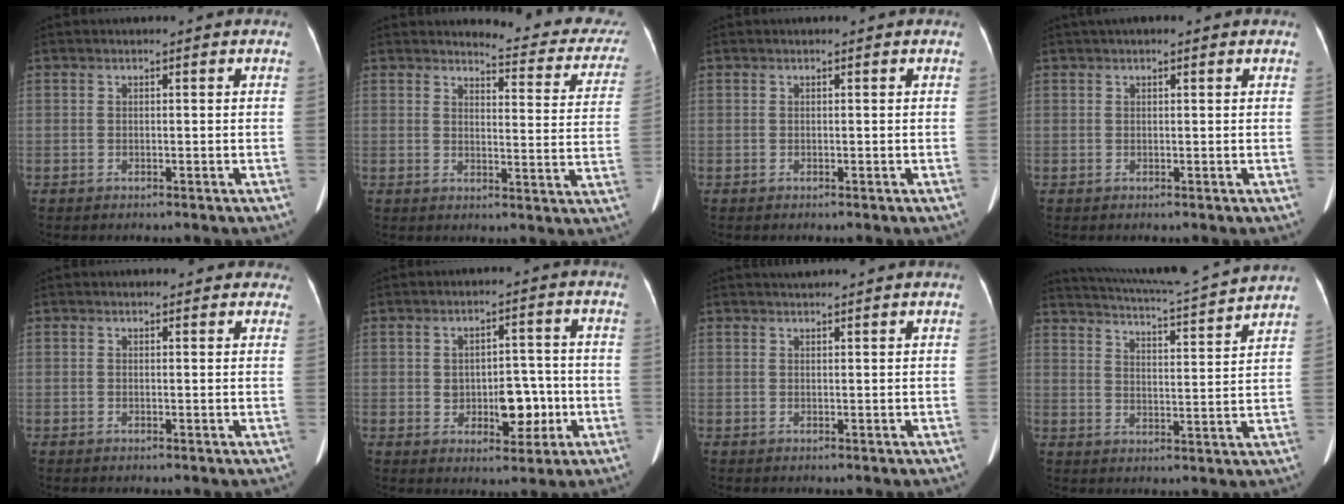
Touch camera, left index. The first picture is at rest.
{"total": 13.2, "force": [12.7, 2.4, 3.1], "torque": [-0.010, -0.059, 0.118]}
{"total": 0.0}
{"total": 2.9, "force": [2.1, 0.6, 1.9], "torque": [-0.027, 0.030, 0.030]}
{"total": 5.9, "force": [5.2, 2.2, 1.6], "torque": [0.000, 0.010, 0.043]}
{"total": 6.3, "force": [-1.0, 3.8, 4.9], "torque": [-0.062, 0.011, -0.006]}
{"total": 2.7, "force": [2.5, -0.4, 0.8], "torque": [-0.011, 0.021, 0.043]}
{"total": 15.8, "force": [15.0, -1.2, 4.7], "torque": [-0.095, -0.023, 0.208]}